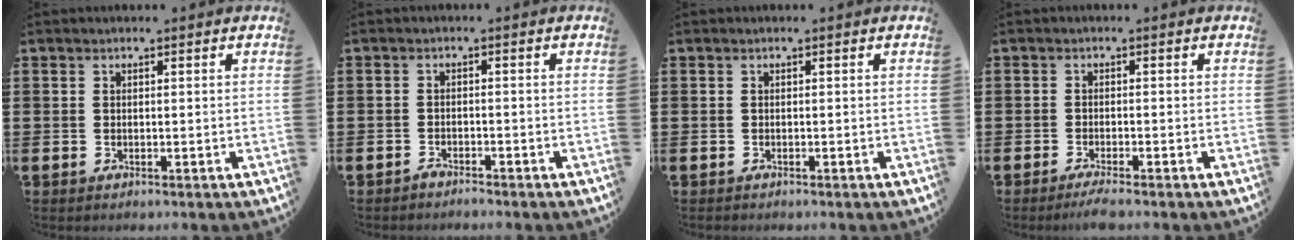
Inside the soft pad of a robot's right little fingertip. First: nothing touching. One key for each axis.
{"total": 1.3, "fx": -1.2, "fy": 0.0, "fz": -0.2, "tx": -0.002, "ty": 0.003, "tz": -0.026}
{"total": 0.0}
{"total": 1.8, "fx": -1.3, "fy": 0.1, "fz": 1.3, "tx": -0.021, "ty": 0.001, "tz": -0.024}